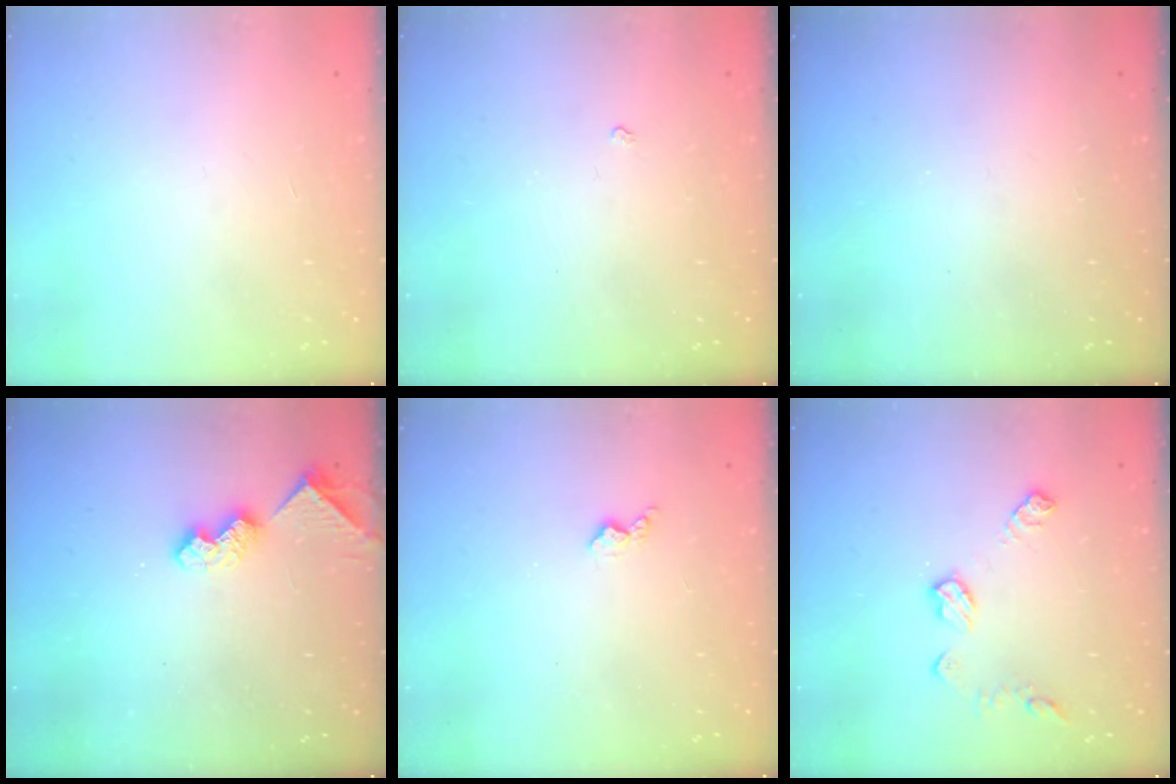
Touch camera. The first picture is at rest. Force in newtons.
{"total": 1.7, "press": 1.7, "slide": 0.3}
{"total": 0.0}
{"total": 8.3, "press": 8.3, "slide": 0.6}
{"total": 2.9, "press": 2.9, "slide": 0.5}
{"total": 8.2, "press": 8.2, "slide": 0.3}